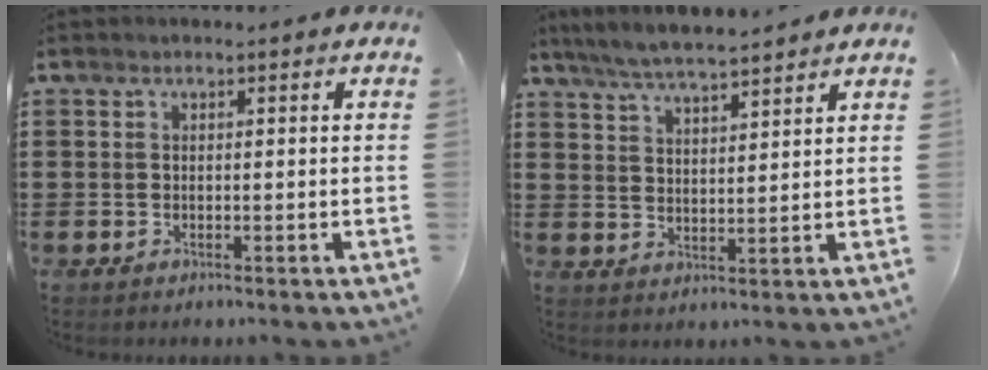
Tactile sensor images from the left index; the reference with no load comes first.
{"total": 5.3, "force": [5.0, 0.1, 1.8], "torque": [-0.052, -0.016, 0.090]}